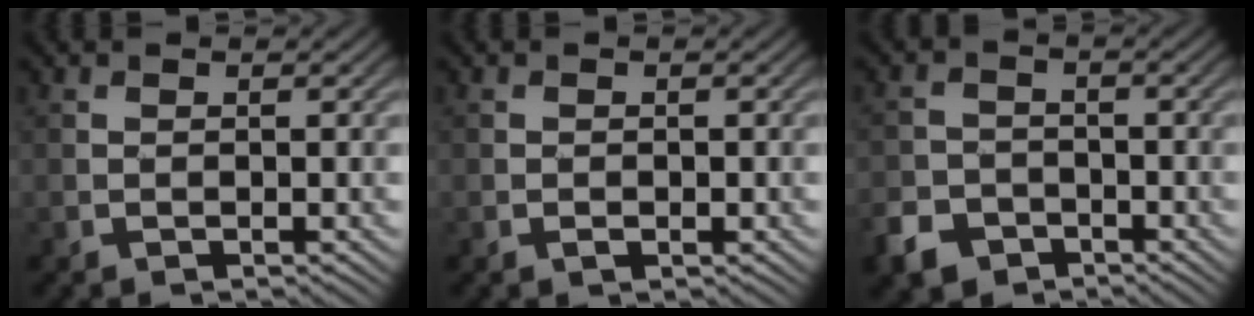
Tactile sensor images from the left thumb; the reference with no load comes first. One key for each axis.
{"total": 0.9, "fx": -0.3, "fy": 0.5, "fz": 0.6, "tx": -0.008, "ty": -0.002, "tz": -0.005}
{"total": 5.2, "fx": -3.4, "fy": 3.5, "fz": 1.8, "tx": -0.043, "ty": -0.005, "tz": -0.072}